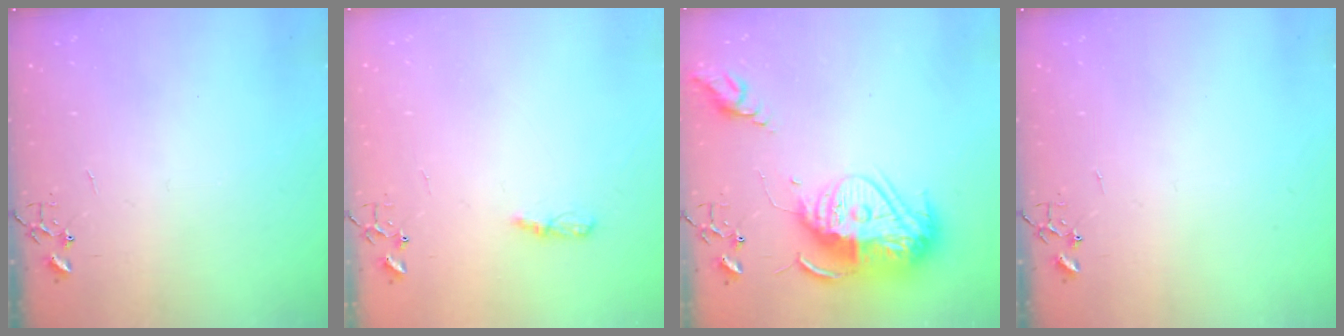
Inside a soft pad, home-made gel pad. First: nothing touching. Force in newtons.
{"total": 4.8, "press": 4.8, "slide": 0.5}
{"total": 19.8, "press": 19.7, "slide": 2.1}
{"total": 0.0}